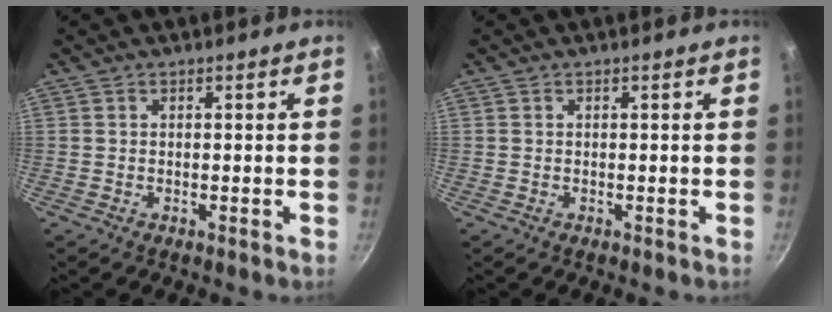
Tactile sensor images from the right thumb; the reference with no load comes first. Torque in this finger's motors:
{"motor_torque": [0.14, 0.22, -0.13, 0.10, 0.01]}